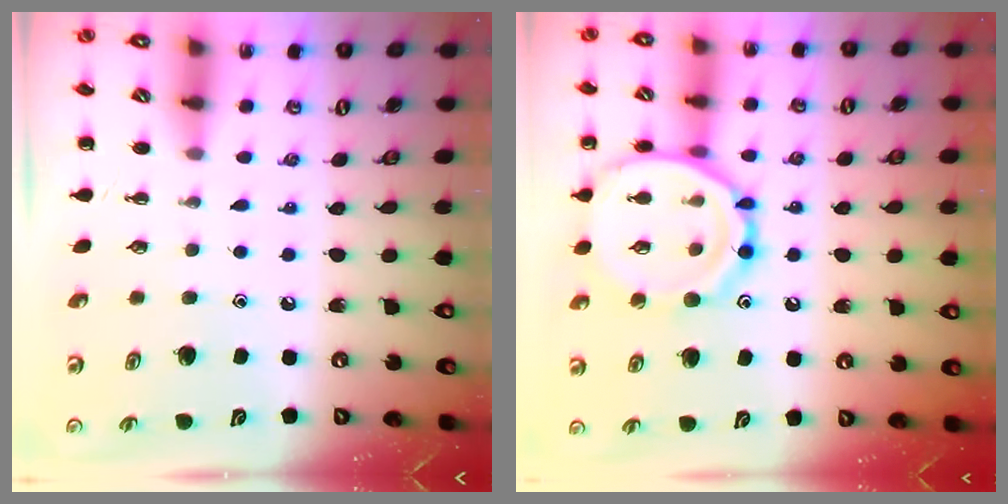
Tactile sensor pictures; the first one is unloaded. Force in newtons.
{"total": 16.6, "press": 16.5, "slide": 1.5}